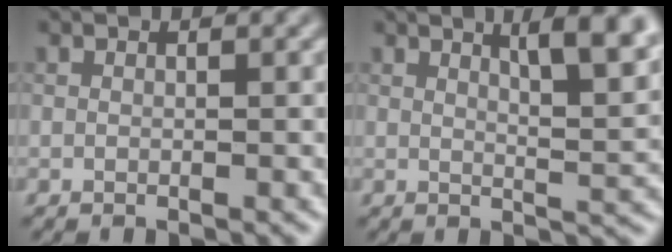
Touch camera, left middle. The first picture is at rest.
{"total": 6.4, "force": [3.3, 1.8, 5.2], "torque": [-0.049, 0.011, 0.044]}